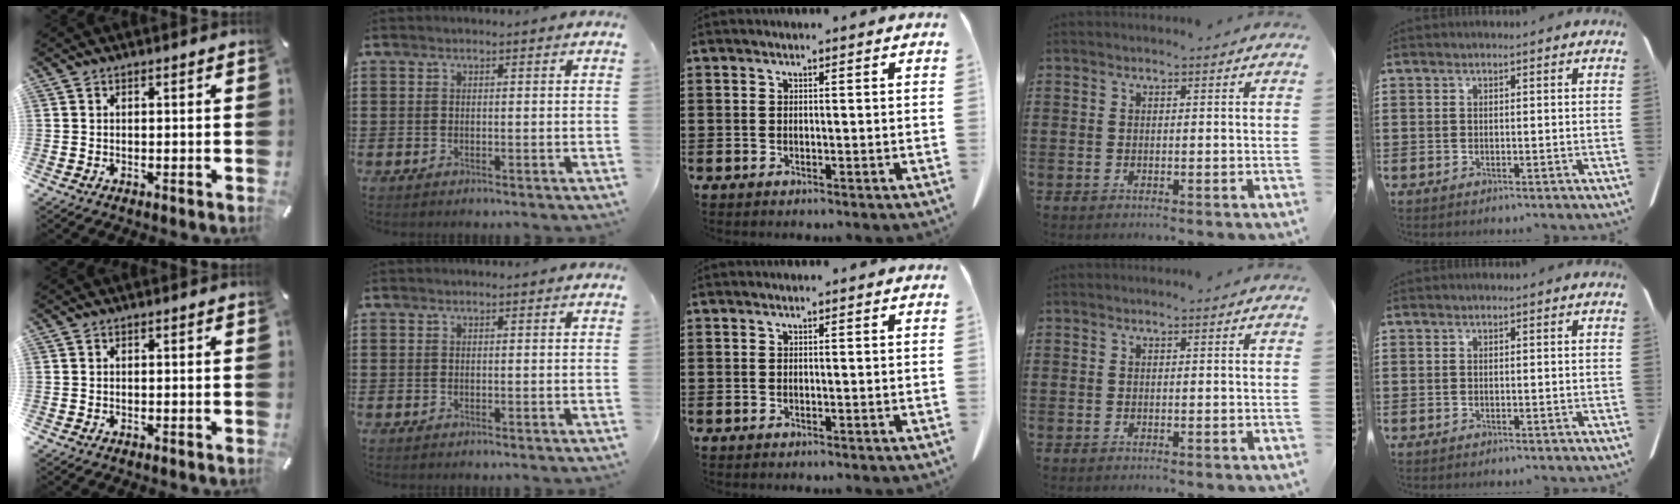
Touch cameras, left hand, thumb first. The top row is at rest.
{}